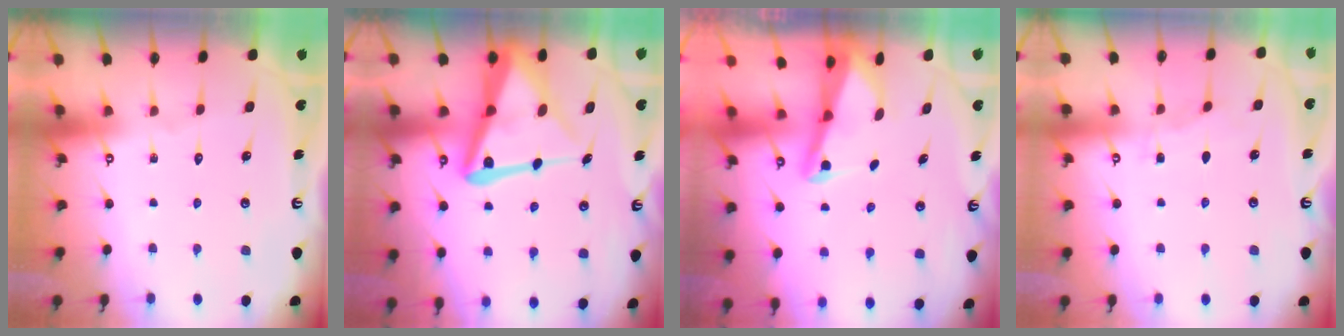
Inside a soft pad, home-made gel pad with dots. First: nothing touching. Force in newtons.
{"total": 15.8, "press": 15.6, "slide": 1.8}
{"total": 2.7, "press": 2.6, "slide": 0.6}
{"total": 2.8, "press": 2.8, "slide": 0.3}